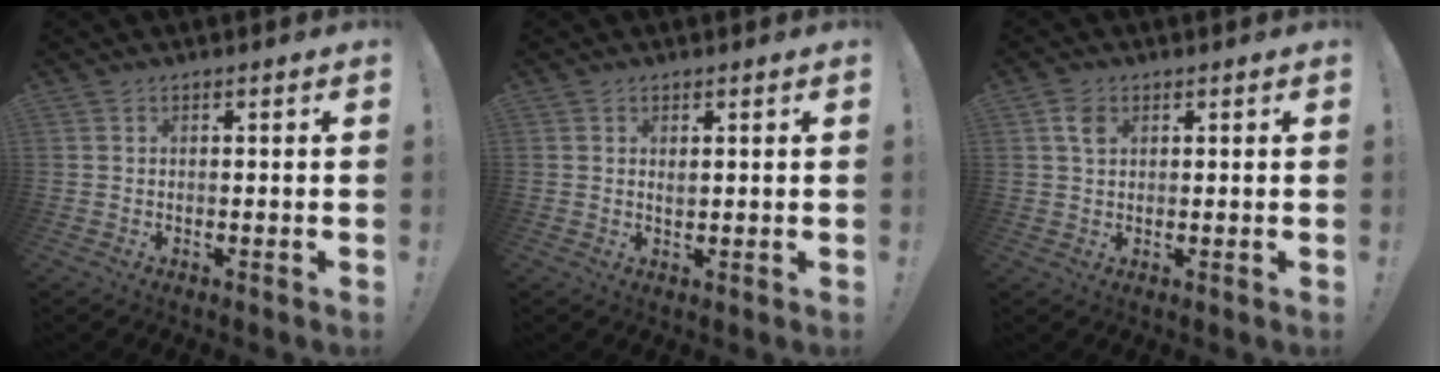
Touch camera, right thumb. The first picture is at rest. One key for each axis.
{"total": 1.2, "fx": 0.8, "fy": 0.4, "fz": 0.7, "tx": 0.000, "ty": -0.007, "tz": 0.013}
{"total": 3.9, "fx": 1.6, "fy": 2.2, "fz": 2.7, "tx": -0.045, "ty": -0.001, "tz": 0.028}